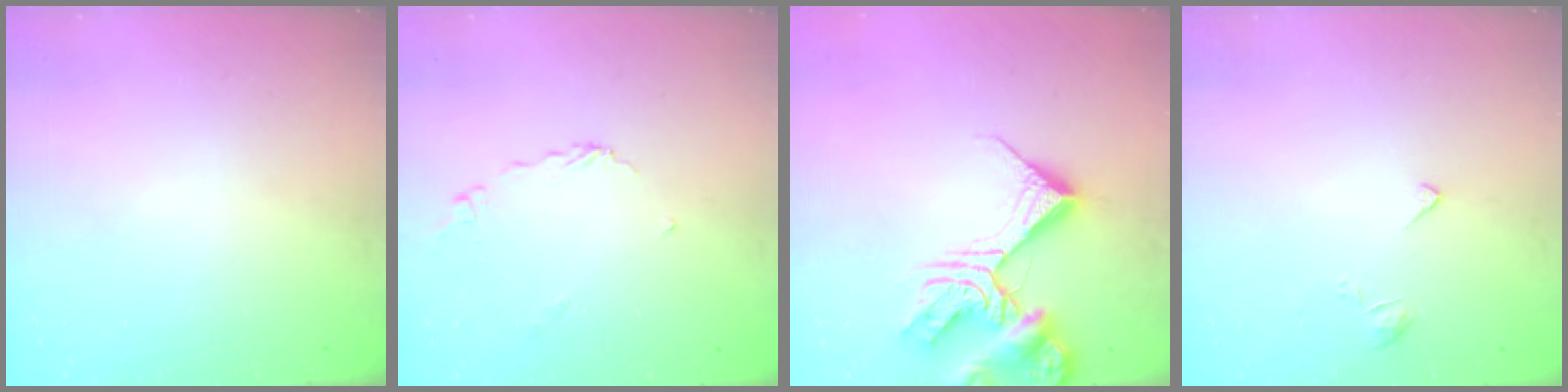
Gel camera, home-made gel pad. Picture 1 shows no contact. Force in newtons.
{"total": 6.3, "press": 6.3, "slide": 0.3}
{"total": 13.8, "press": 13.7, "slide": 1.8}
{"total": 2.7, "press": 2.7, "slide": 0.5}